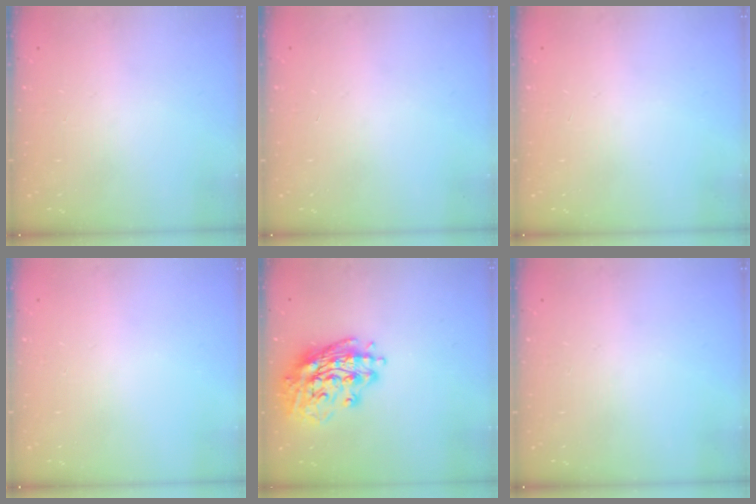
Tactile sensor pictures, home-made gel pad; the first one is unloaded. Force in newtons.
{"total": 0.0}
{"total": 0.0}
{"total": 0.0}
{"total": 16.4, "press": 16.2, "slide": 2.5}
{"total": 0.0}